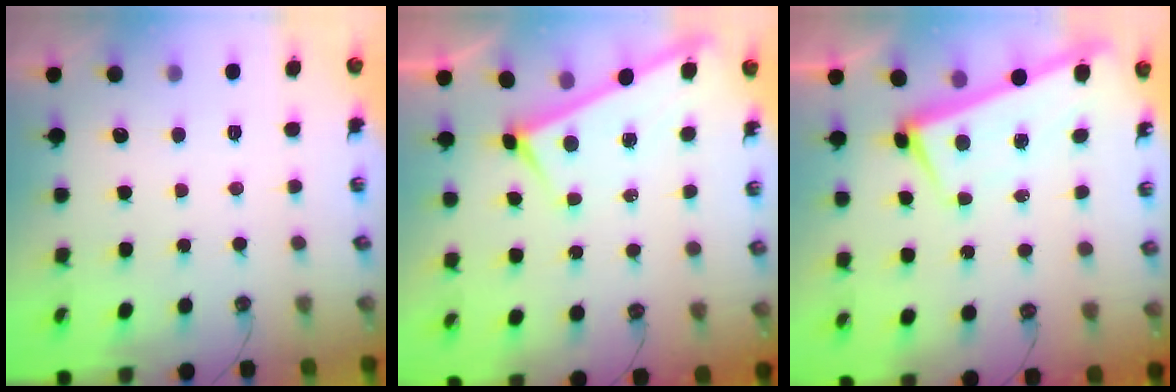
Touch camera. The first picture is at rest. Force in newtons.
{"total": 3.3, "press": 3.3, "slide": 0.3}
{"total": 1.6, "press": 0.6, "slide": 1.5}